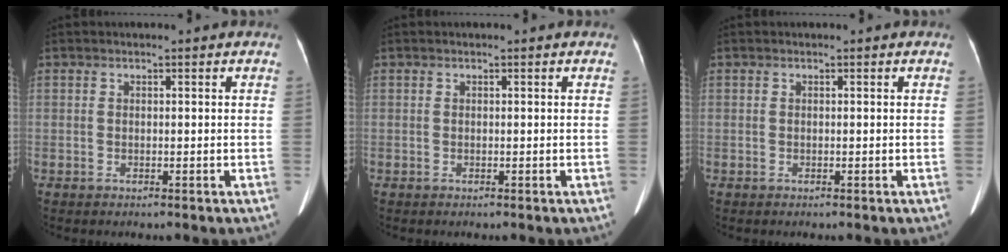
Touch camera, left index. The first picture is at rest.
{"total": 0.0}
{"total": 0.0}